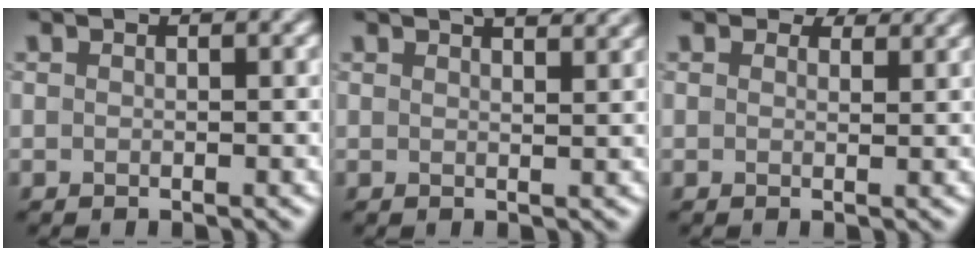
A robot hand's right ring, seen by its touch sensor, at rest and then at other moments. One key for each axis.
{"total": 3.4, "fx": 2.6, "fy": 1.1, "fz": 1.8, "tx": -0.001, "ty": 0.013, "tz": 0.016}
{"total": 2.3, "fx": 1.9, "fy": 1.0, "fz": 0.8, "tx": -0.016, "ty": -0.002, "tz": 0.021}